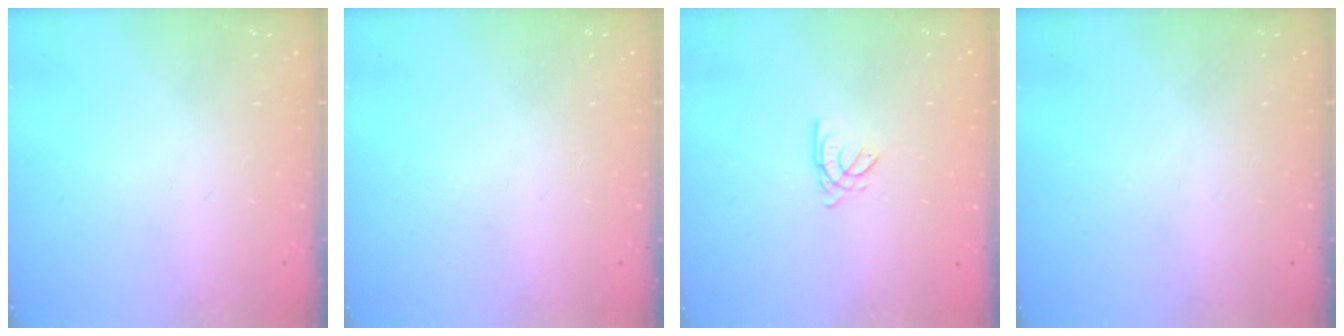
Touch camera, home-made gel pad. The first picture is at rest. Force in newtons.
{"total": 0.0}
{"total": 2.6, "press": 2.6, "slide": 0.1}
{"total": 0.0}